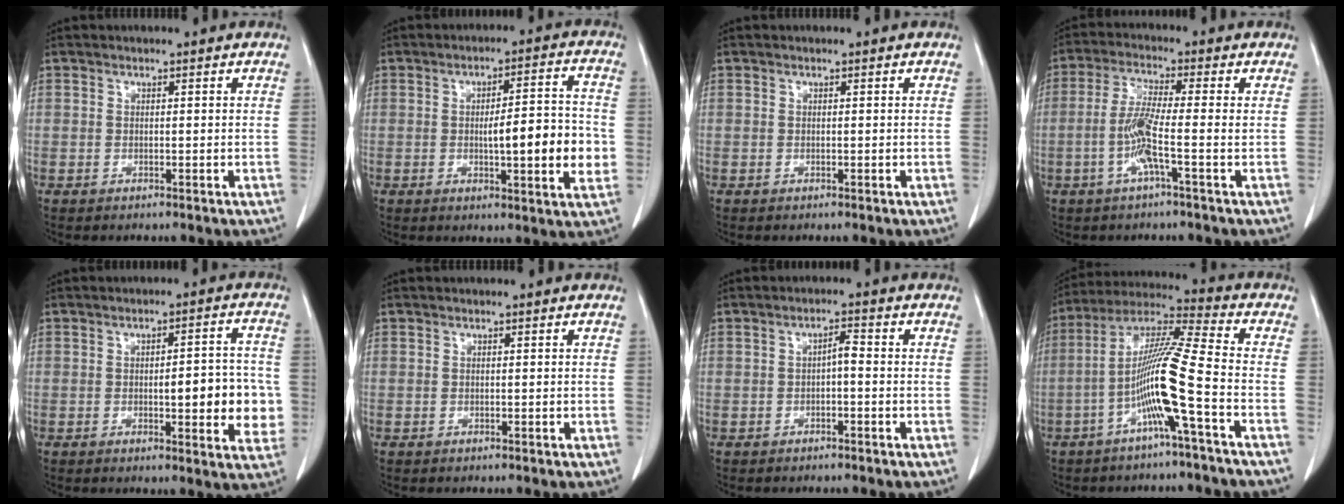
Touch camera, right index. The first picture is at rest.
{"total": 10.8, "force": [-1.4, 1.6, 10.6], "torque": [-0.149, 0.006, -0.019]}
{"total": 0.0}
{"total": 6.3, "force": [-1.8, -0.5, 6.0], "torque": [-0.123, -0.001, -0.041]}
{"total": 9.2, "force": [-1.2, 2.6, 8.8], "torque": [-0.104, 0.010, -0.010]}
{"total": 0.0}
{"total": 2.0, "force": [-0.4, 0.5, 1.9], "torque": [-0.030, 0.006, -0.007]}
{"total": 12.1, "force": [-4.1, -1.5, 11.3], "torque": [-0.218, 0.009, -0.085]}